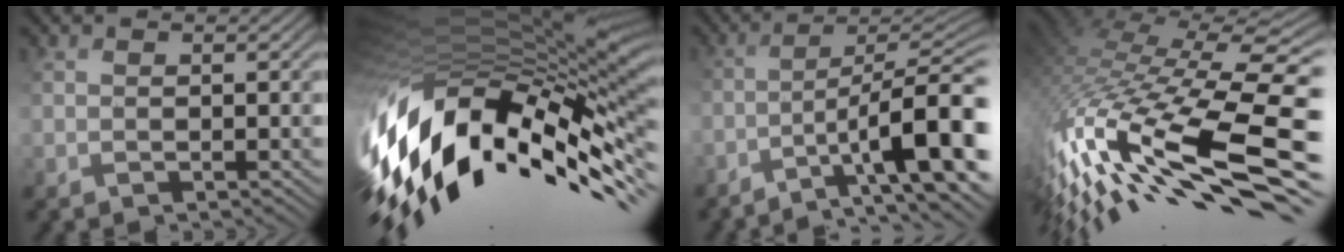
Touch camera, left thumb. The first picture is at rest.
{"total": 17.4, "force": [-2.9, 8.4, 15.0], "torque": [-0.319, -0.036, -0.038]}
{"total": 12.2, "force": [-5.8, 3.1, 10.3], "torque": [-0.140, 0.016, -0.077]}
{"total": 14.8, "force": [-6.4, 5.2, 12.3], "torque": [-0.310, -0.008, -0.103]}